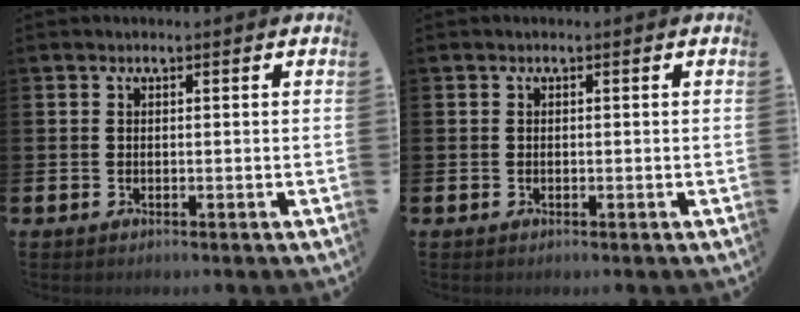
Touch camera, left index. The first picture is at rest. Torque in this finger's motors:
{"motor_torque": [-0.01, 0.07, -0.10, -0.01]}